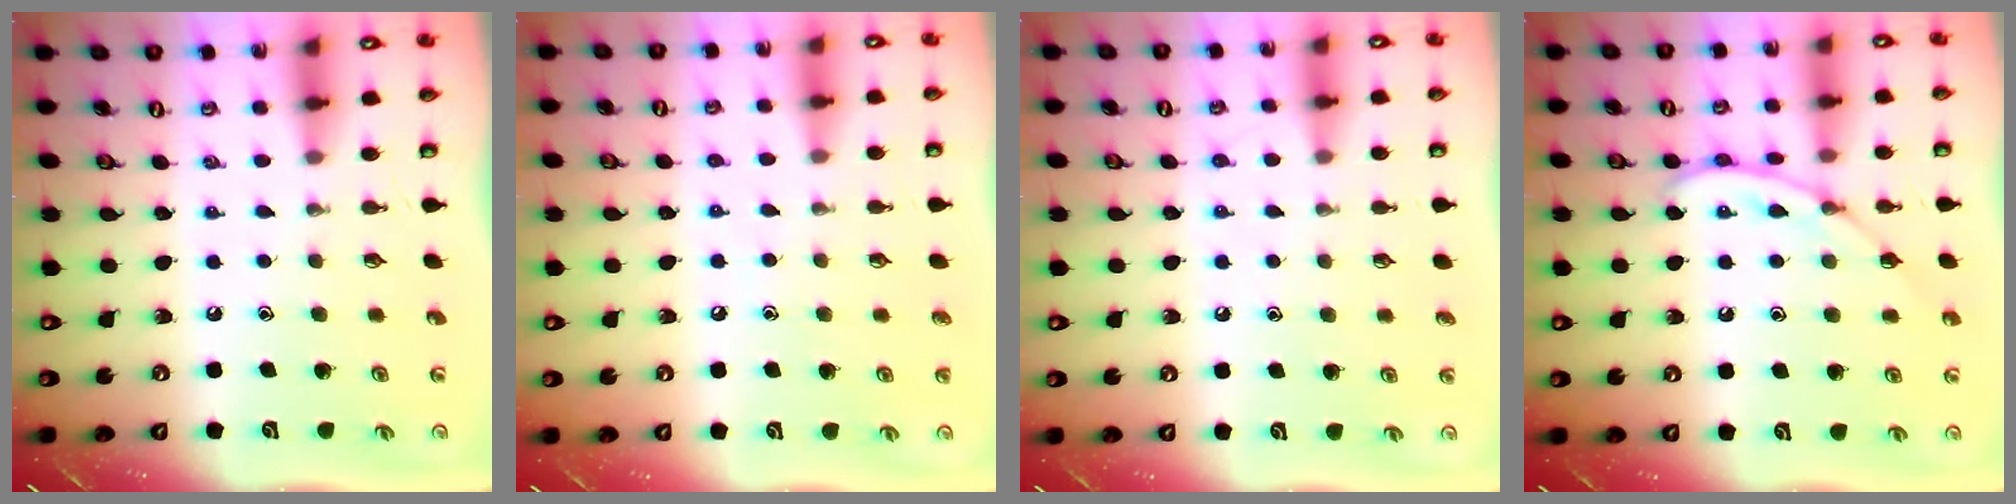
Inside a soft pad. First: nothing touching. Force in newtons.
{"total": 4.9, "press": 4.9, "slide": 0.7}
{"total": 5.4, "press": 5.4, "slide": 0.7}
{"total": 9.3, "press": 9.3, "slide": 0.7}